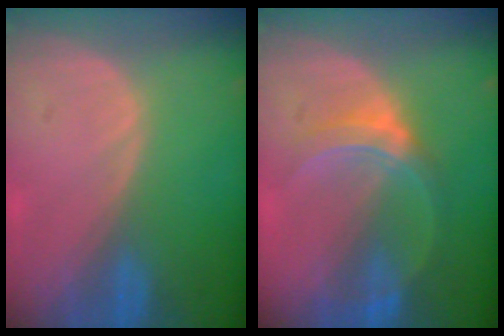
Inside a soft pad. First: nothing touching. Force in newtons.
{"total": 5.5, "press": 5.5, "slide": 0.3}